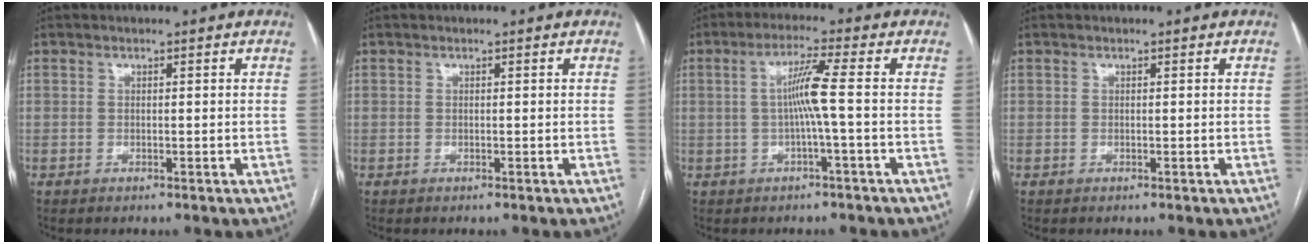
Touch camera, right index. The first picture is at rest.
{"total": 0.0}
{"total": 5.3, "force": [-0.4, -1.1, 5.2], "torque": [-0.097, 0.010, -0.004]}
{"total": 0.0}